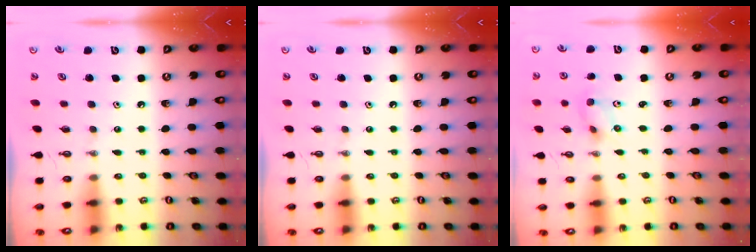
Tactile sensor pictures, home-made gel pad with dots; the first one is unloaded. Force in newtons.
{"total": 0.0}
{"total": 2.0, "press": 1.8, "slide": 0.9}